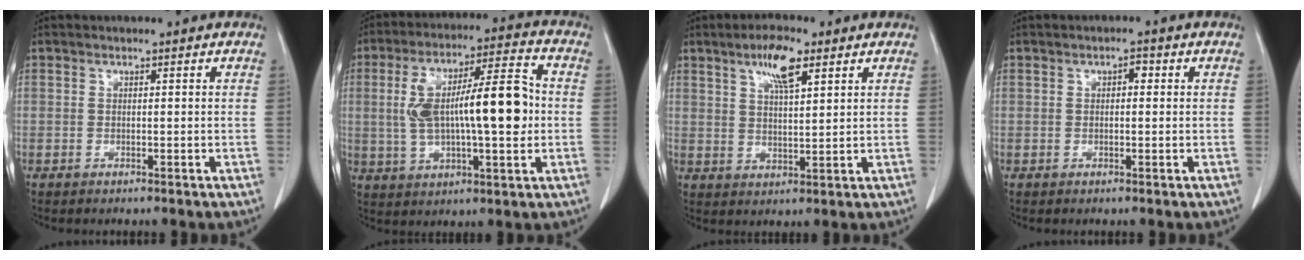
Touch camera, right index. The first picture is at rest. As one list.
[{"total": 17.1, "force": [0.4, 4.6, 16.5], "torque": [-0.295, 0.032, 0.013]}, {"total": 7.2, "force": [4.0, 2.0, 5.7], "torque": [-0.108, 0.004, 0.072]}, {"total": 1.8, "force": [0.4, 1.0, 1.5], "torque": [-0.023, 0.010, 0.004]}]